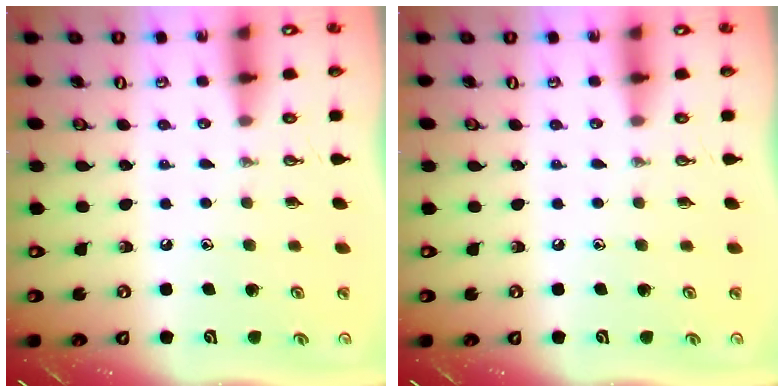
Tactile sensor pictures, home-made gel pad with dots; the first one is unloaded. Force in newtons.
{"total": 0.0}